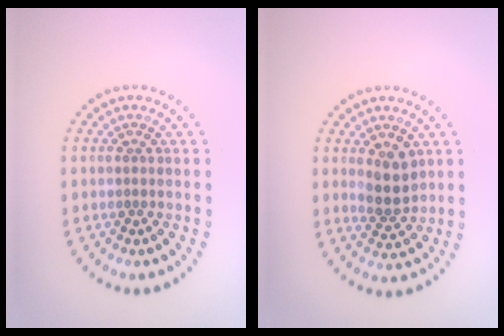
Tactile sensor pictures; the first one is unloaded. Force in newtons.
{"total": 3.0, "press": 2.8, "slide": 1.1}